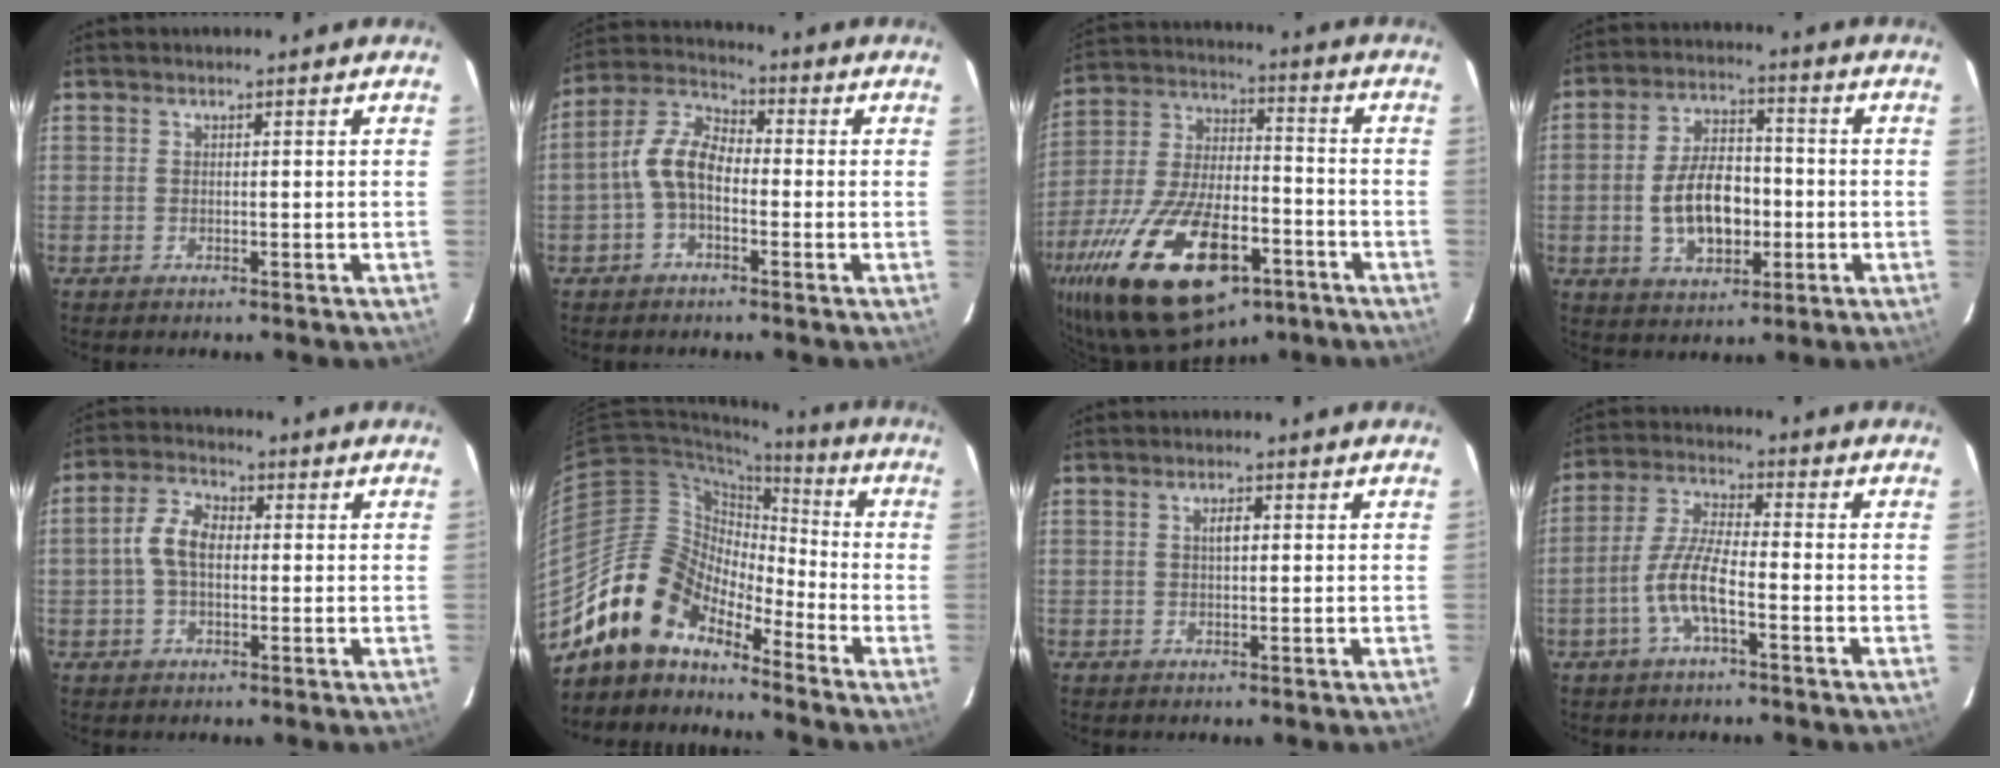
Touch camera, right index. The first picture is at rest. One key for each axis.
{"total": 7.7, "fx": -1.9, "fy": 4.5, "fz": 6.0, "tx": -0.128, "ty": 0.023, "tz": -0.041}
{"total": 28.7, "fx": -15.5, "fy": 13.2, "fz": 20.2, "tx": -0.413, "ty": -0.032, "tz": -0.250}
{"total": 11.7, "fx": -2.1, "fy": 6.8, "fz": 9.4, "tx": -0.185, "ty": 0.014, "tz": -0.026}
{"total": 6.4, "fx": 0.0, "fy": 3.9, "fz": 5.1, "tx": -0.106, "ty": 0.017, "tz": 0.000}
{"total": 13.5, "fx": -11.2, "fy": 6.2, "fz": 4.4, "tx": -0.083, "ty": 0.026, "tz": -0.218}
{"total": 2.0, "fx": 0.3, "fy": 0.8, "fz": 1.8, "tx": -0.033, "ty": 0.006, "tz": 0.005}
{"total": 8.4, "fx": -3.4, "fy": 1.9, "fz": 7.4, "tx": -0.160, "ty": 0.005, "tz": -0.066}